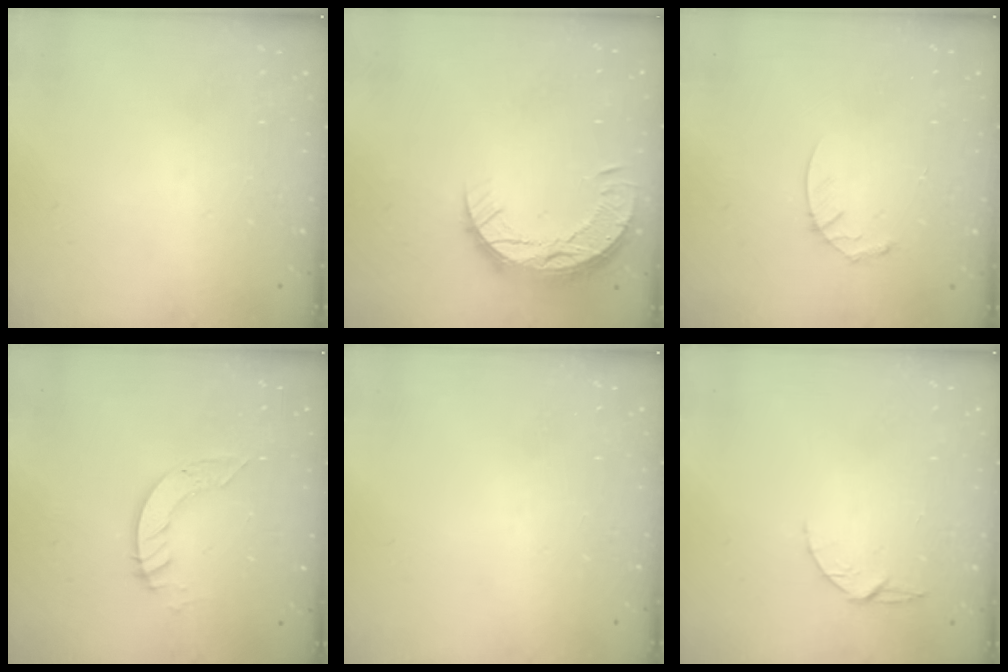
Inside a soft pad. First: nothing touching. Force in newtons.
{"total": 10.3, "press": 10.2, "slide": 0.8}
{"total": 4.7, "press": 4.7, "slide": 0.4}
{"total": 4.0, "press": 4.0, "slide": 0.2}
{"total": 0.0}
{"total": 5.1, "press": 5.1, "slide": 0.4}